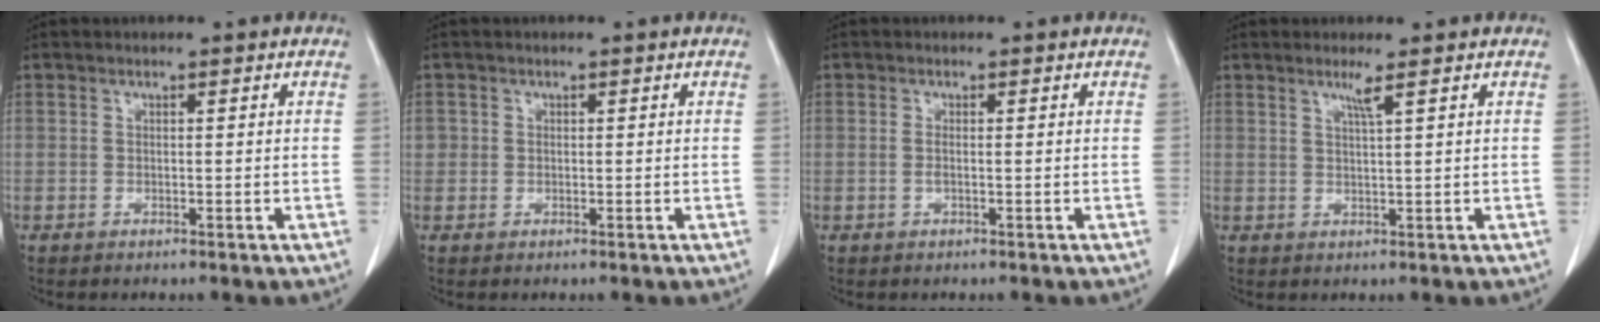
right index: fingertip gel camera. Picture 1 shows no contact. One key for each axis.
{"total": 1.3, "fx": 0.1, "fy": 1.3, "fz": 0.2, "tx": 0.005, "ty": 0.004, "tz": 0.000}
{"total": 1.0, "fx": -0.1, "fy": 0.2, "fz": 1.0, "tx": -0.021, "ty": -0.001, "tz": -0.002}
{"total": 1.9, "fx": 1.1, "fy": -0.6, "fz": 1.4, "tx": -0.032, "ty": -0.005, "tz": 0.024}